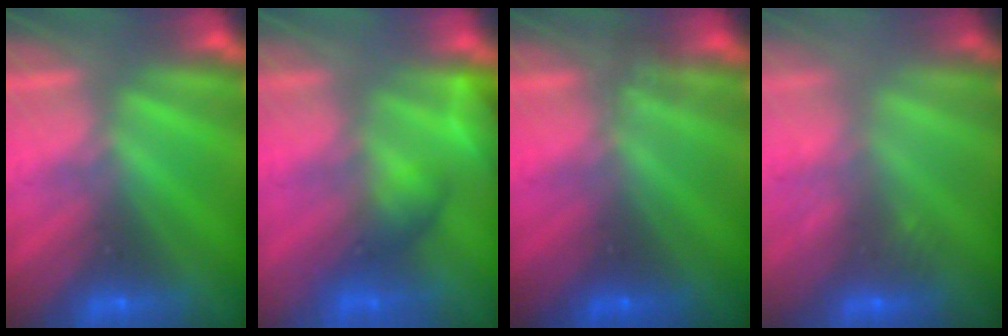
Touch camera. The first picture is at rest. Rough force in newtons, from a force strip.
{"total": 4.9}
{"total": 1.2}
{"total": 3.2}